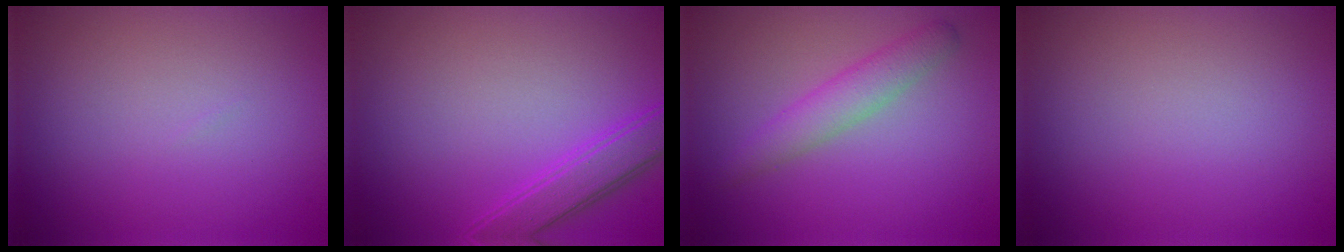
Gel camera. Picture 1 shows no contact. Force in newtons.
{"total": 3.1, "press": 3.1, "slide": 0.1}
{"total": 2.7, "press": 2.7, "slide": 0.0}
{"total": 0.0}